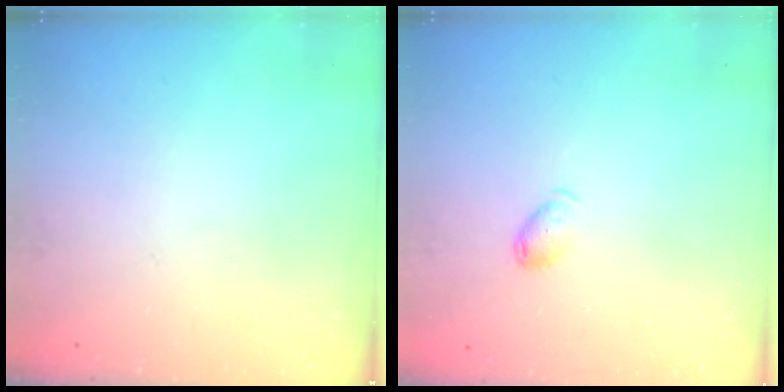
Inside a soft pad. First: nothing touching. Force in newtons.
{"total": 5.2, "press": 5.1, "slide": 0.8}